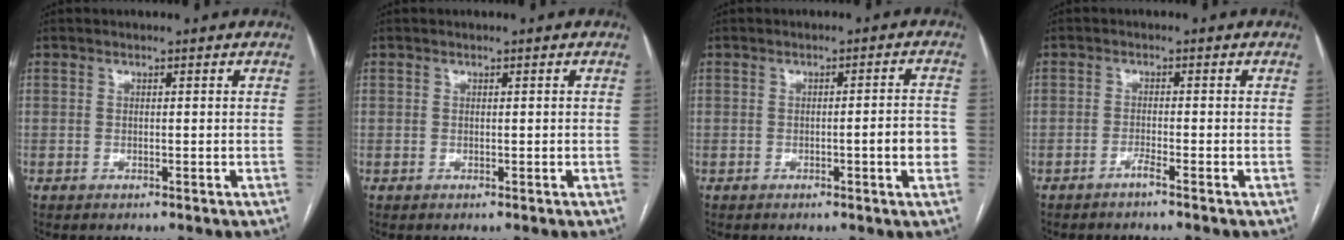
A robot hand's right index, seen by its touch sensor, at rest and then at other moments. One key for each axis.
{"total": 0.0}
{"total": 4.3, "fx": -1.1, "fy": 0.3, "fz": 4.1, "tx": -0.049, "ty": 0.004, "tz": -0.016}
{"total": 1.4, "fx": -1.2, "fy": -0.4, "fz": 0.7, "tx": -0.011, "ty": 0.002, "tz": -0.023}